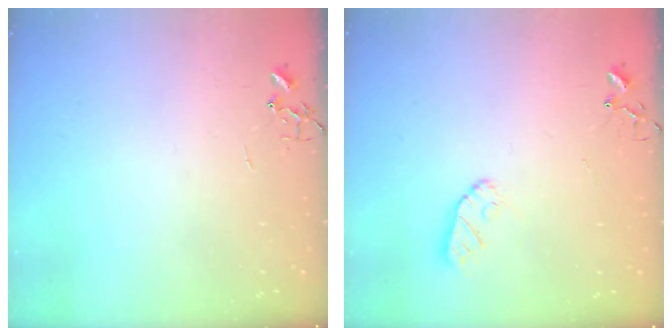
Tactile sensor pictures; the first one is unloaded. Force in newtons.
{"total": 7.2, "press": 7.2, "slide": 0.4}